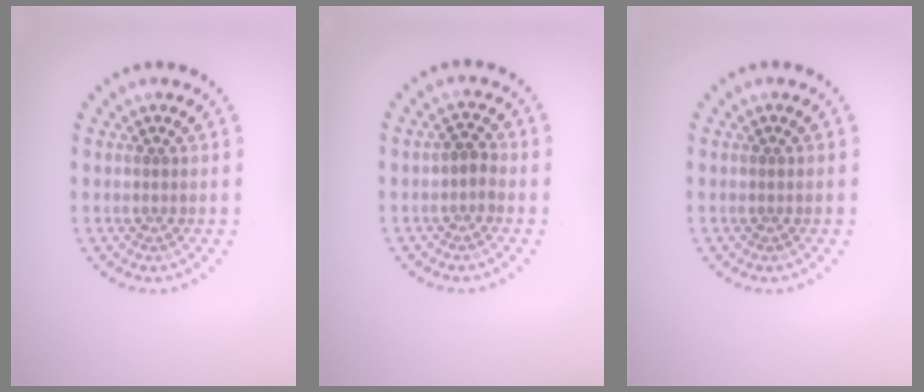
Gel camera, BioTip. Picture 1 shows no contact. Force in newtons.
{"total": 1.3, "press": 1.0, "slide": 0.7}
{"total": 0.0}